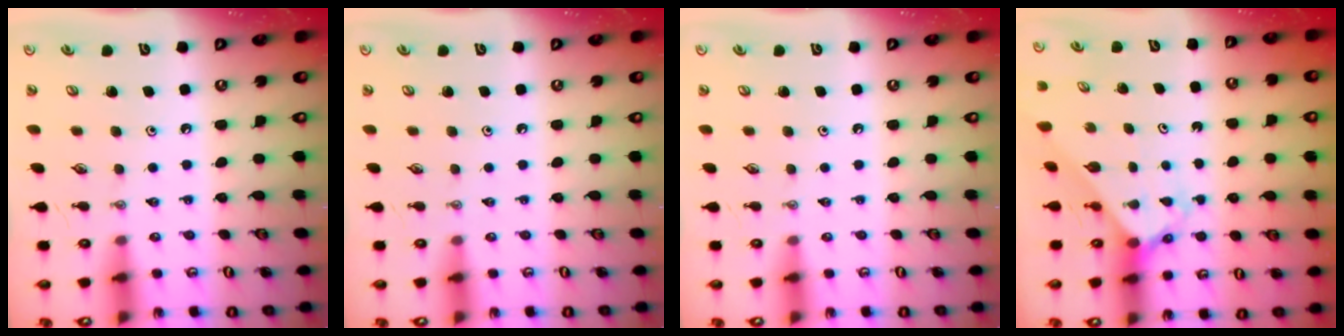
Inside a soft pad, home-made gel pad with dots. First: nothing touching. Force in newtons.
{"total": 0.0}
{"total": 0.0}
{"total": 2.7, "press": 2.7, "slide": 0.2}